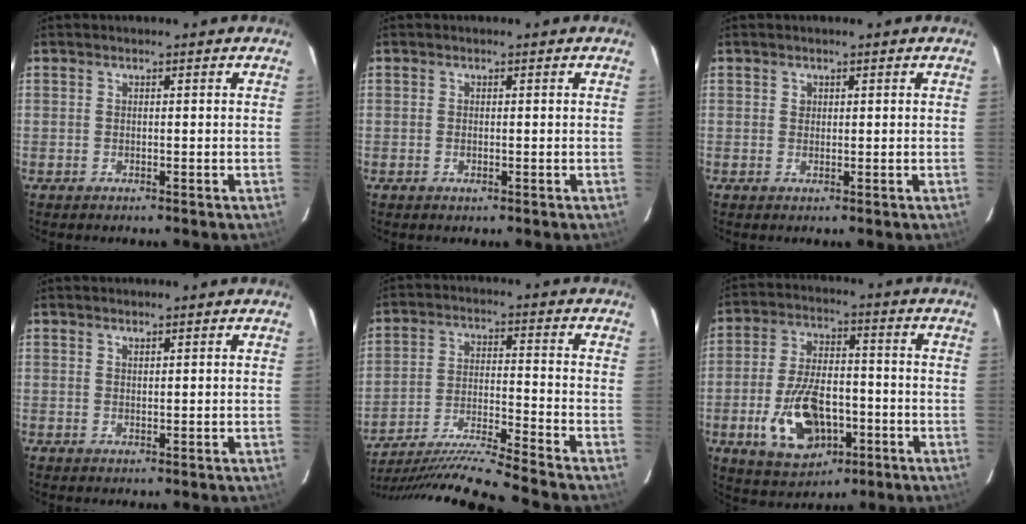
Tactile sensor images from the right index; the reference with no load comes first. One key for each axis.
{"total": 0.5, "fx": -0.2, "fy": 0.3, "fz": 0.4, "tx": -0.006, "ty": 0.000, "tz": -0.004}
{"total": 0.7, "fx": 0.2, "fy": 0.7, "fz": 0.0, "tx": 0.004, "ty": 0.004, "tz": 0.004}
{"total": 0.8, "fx": 0.7, "fy": 0.2, "fz": 0.3, "tx": -0.005, "ty": 0.001, "tz": 0.013}
{"total": 17.3, "fx": -15.8, "fy": -3.3, "fz": 6.2, "tx": -0.129, "ty": -0.040, "tz": -0.278}
{"total": 14.4, "fx": -4.9, "fy": 8.1, "fz": 10.9, "tx": -0.225, "ty": 0.001, "tz": -0.070}